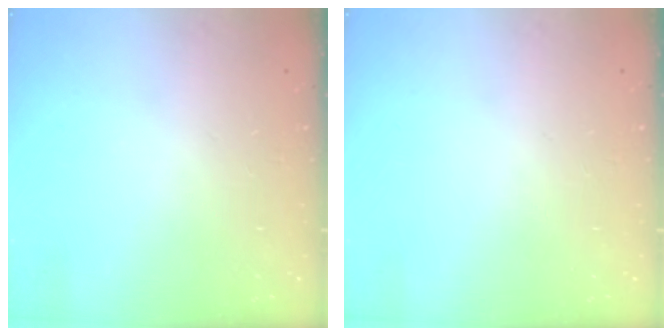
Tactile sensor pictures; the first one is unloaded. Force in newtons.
{"total": 0.0}